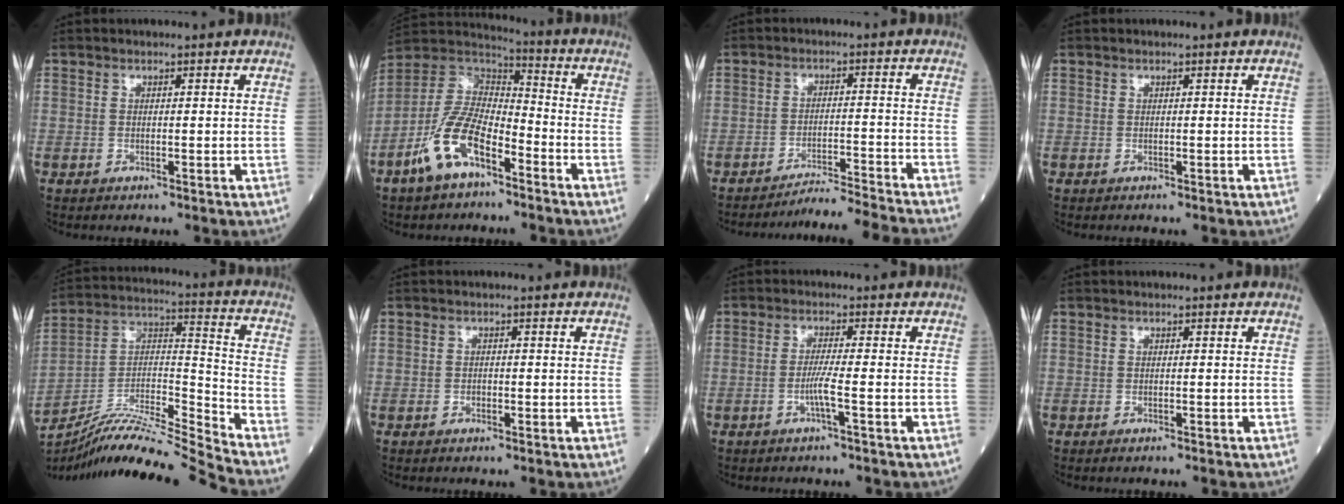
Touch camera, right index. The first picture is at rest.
{"total": 12.4, "force": [-6.7, 5.1, 9.1], "torque": [-0.197, 0.007, -0.131]}
{"total": 9.3, "force": [-8.5, -3.4, 1.6], "torque": [-0.009, -0.013, -0.135]}
{"total": 0.0}
{"total": 17.8, "force": [-16.5, -2.4, 6.3], "torque": [-0.113, 0.022, -0.292]}
{"total": 0.9, "force": [-0.4, 0.6, 0.5], "torque": [-0.008, 0.001, -0.007]}
{"total": 3.0, "force": [-1.2, -0.6, 2.7], "torque": [-0.055, -0.004, -0.028]}
{"total": 1.0, "force": [-0.9, 0.0, 0.4], "torque": [-0.005, 0.000, -0.012]}